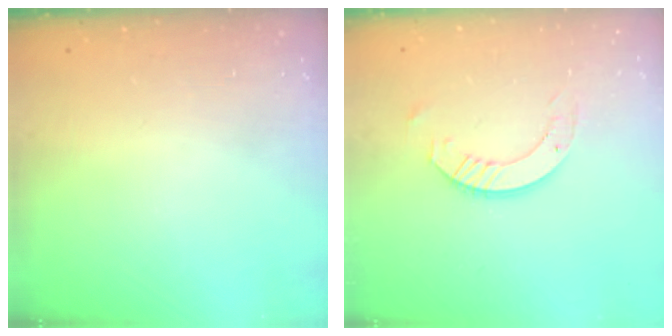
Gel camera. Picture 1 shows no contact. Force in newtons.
{"total": 7.6, "press": 7.5, "slide": 0.5}